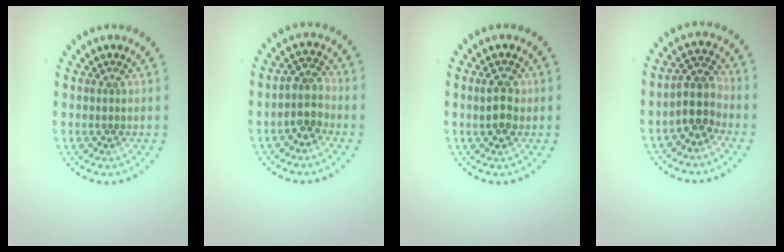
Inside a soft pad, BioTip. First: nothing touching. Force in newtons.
{"total": 2.7, "press": 2.3, "slide": 1.5}
{"total": 2.5, "press": 2.5, "slide": 0.4}
{"total": 2.9, "press": 2.4, "slide": 1.7}